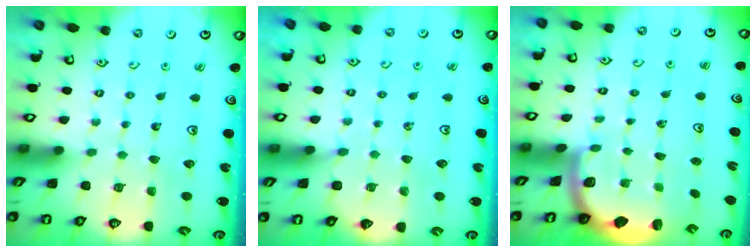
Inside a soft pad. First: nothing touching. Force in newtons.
{"total": 5.9, "press": 5.8, "slide": 0.7}
{"total": 1.9, "press": 1.8, "slide": 0.5}